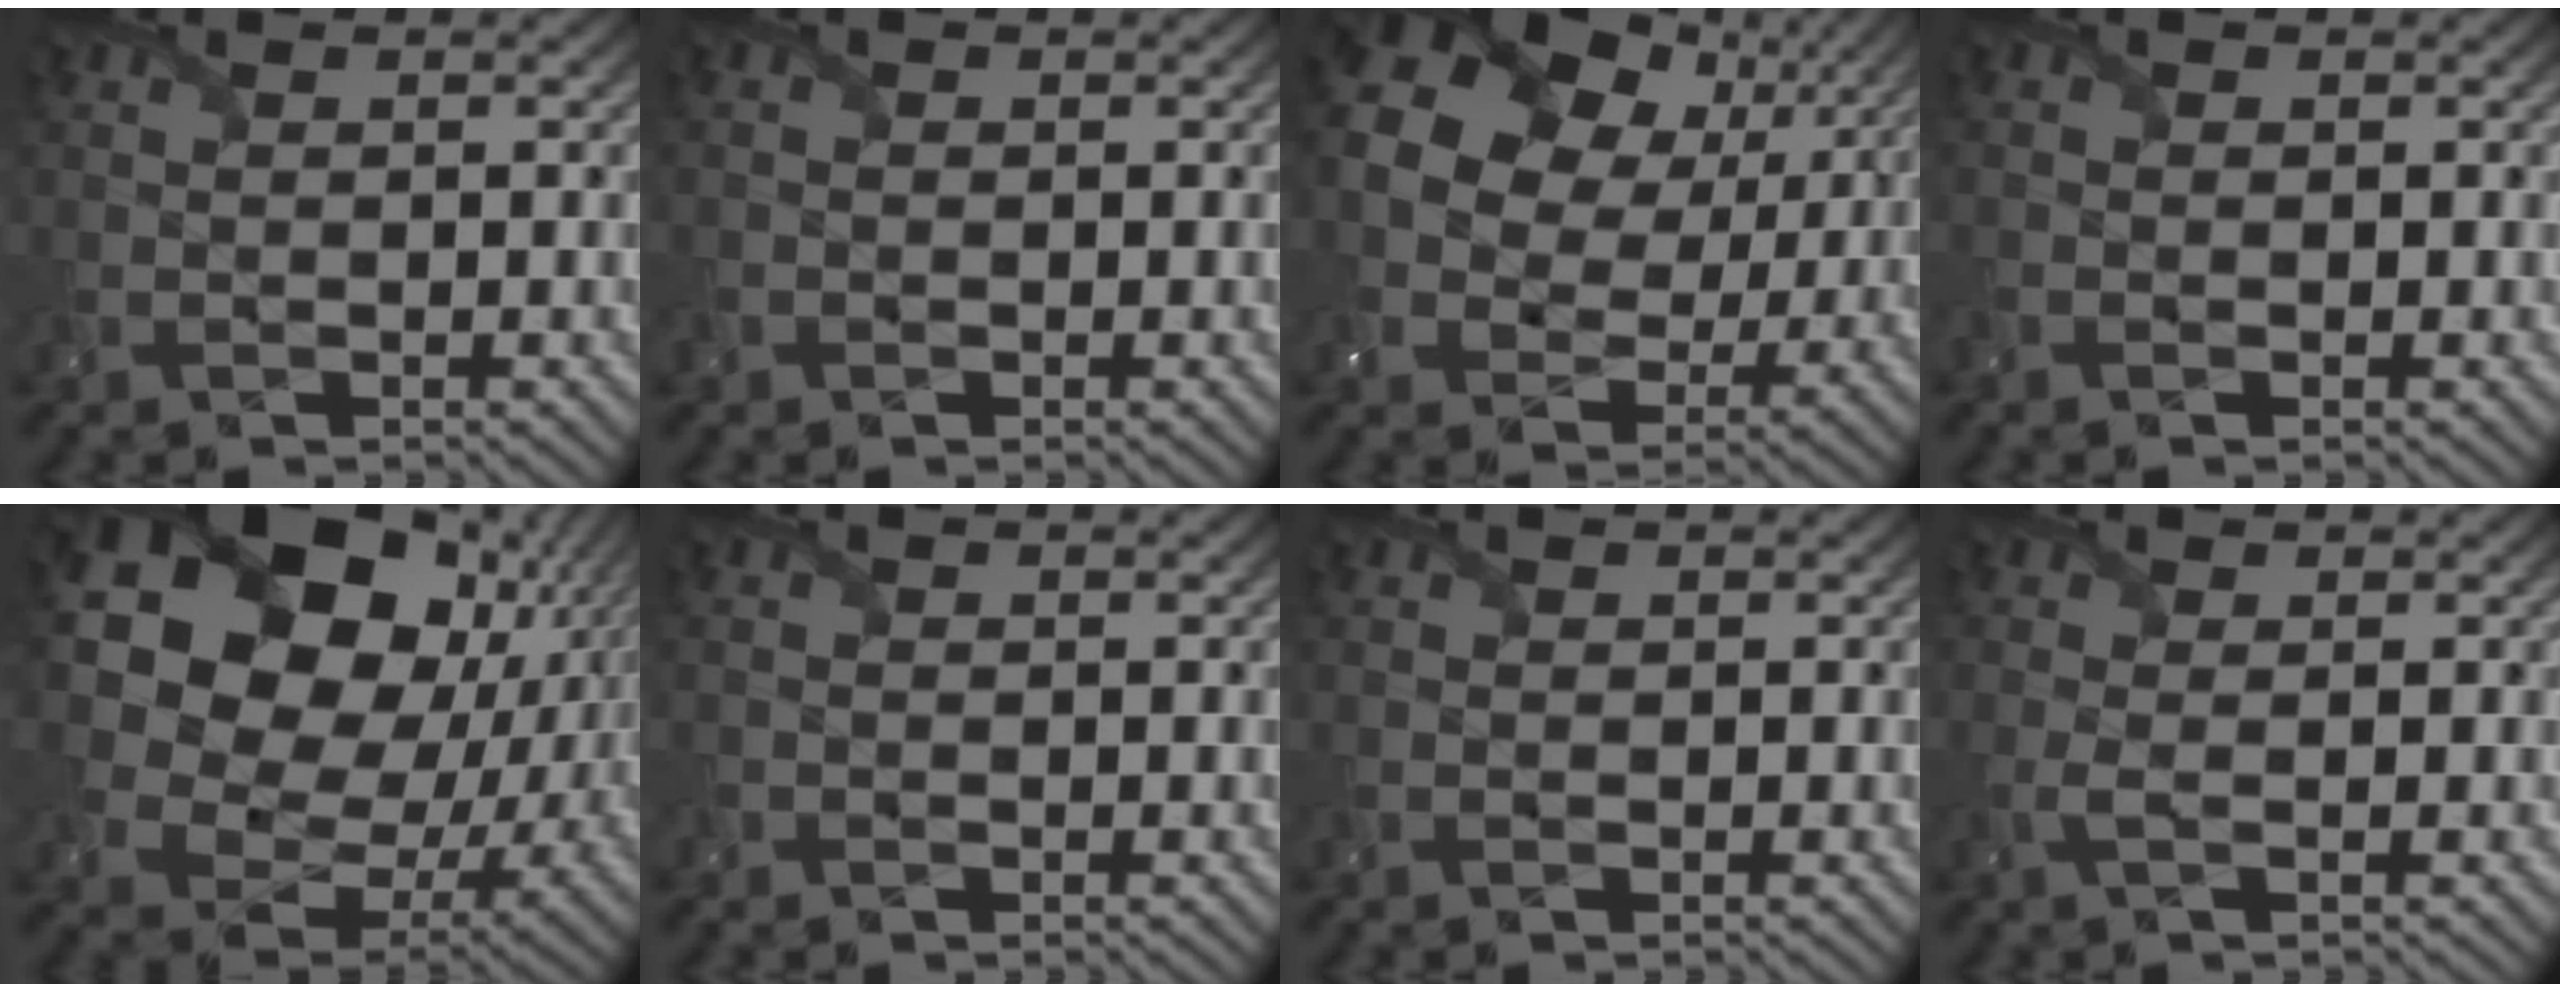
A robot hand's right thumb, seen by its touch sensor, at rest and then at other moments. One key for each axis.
{"total": 1.3, "fx": -0.6, "fy": 1.1, "fz": 0.1, "tx": -0.002, "ty": -0.005, "tz": -0.016}
{"total": 16.1, "fx": 5.2, "fy": 12.3, "fz": 9.0, "tx": -0.224, "ty": 0.041, "tz": 0.093}
{"total": 1.0, "fx": -0.7, "fy": 0.7, "fz": 0.3, "tx": -0.011, "ty": -0.006, "tz": -0.017}
{"total": 22.0, "fx": 6.3, "fy": 17.5, "fz": 11.9, "tx": -0.293, "ty": 0.010, "tz": 0.133}
{"total": 0.7, "fx": -0.3, "fy": 0.6, "fz": 0.0, "tx": 0.003, "ty": -0.004, "tz": -0.007}
{"total": 0.0}
{"total": 1.1, "fx": -0.2, "fy": 0.0, "fz": 1.1, "tx": -0.030, "ty": 0.003, "tz": -0.007}